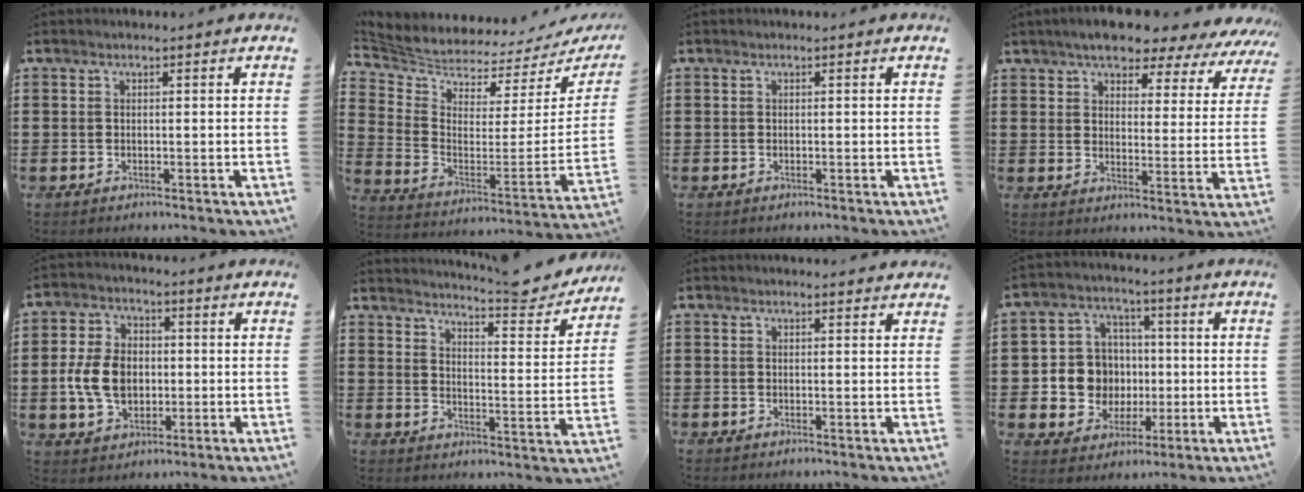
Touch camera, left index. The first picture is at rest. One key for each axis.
{"total": 3.6, "fx": 3.6, "fy": 0.5, "fz": 0.3, "tx": -0.035, "ty": -0.055, "tz": 0.057}
{"total": 0.0}
{"total": 5.9, "fx": 5.6, "fy": 1.2, "fz": 1.7, "tx": -0.055, "ty": -0.028, "tz": 0.095}
{"total": 8.1, "fx": -0.6, "fy": 5.9, "fz": 5.5, "tx": -0.127, "ty": 0.006, "tz": -0.016}
{"total": 6.3, "fx": 5.9, "fy": 0.2, "fz": 2.0, "tx": -0.036, "ty": -0.044, "tz": 0.094}
{"total": 1.0, "fx": 1.0, "fy": 0.0, "fz": 0.2, "tx": -0.006, "ty": 0.000, "tz": 0.020}
{"total": 8.8, "fx": 0.2, "fy": 8.4, "fz": 2.4, "tx": -0.077, "ty": 0.016, "tz": 0.014}